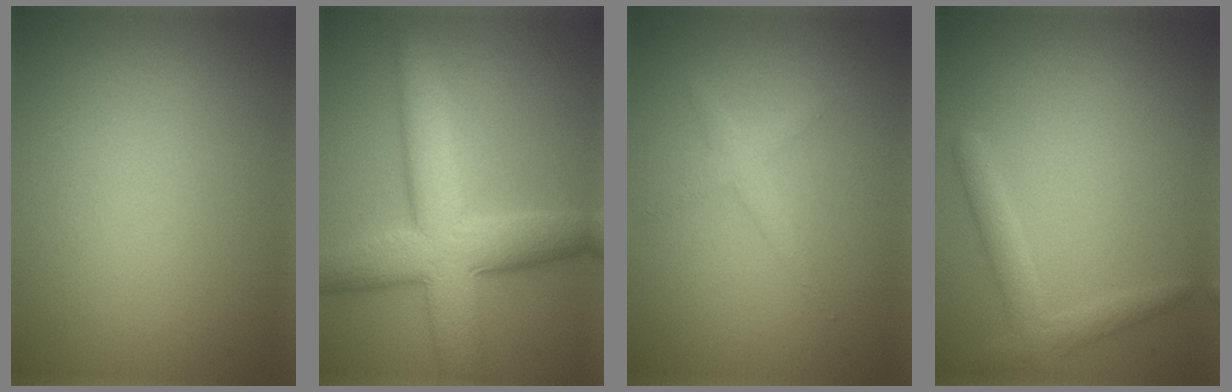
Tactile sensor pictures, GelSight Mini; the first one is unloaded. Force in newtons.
{"total": 8.9, "press": 8.9, "slide": 0.3}
{"total": 1.6, "press": 1.6, "slide": 0.1}
{"total": 2.3, "press": 2.3, "slide": 0.2}